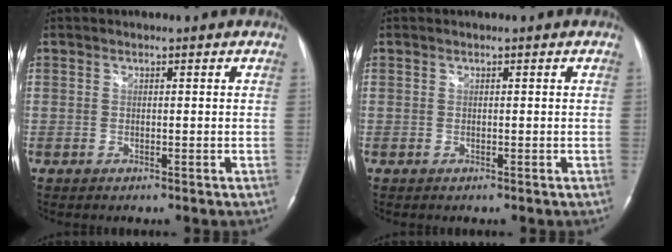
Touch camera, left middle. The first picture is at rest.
{"total": 0.0}